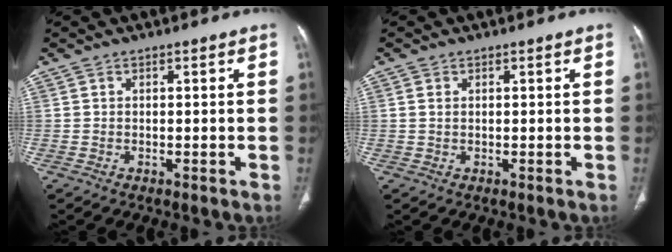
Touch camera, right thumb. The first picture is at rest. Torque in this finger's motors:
{"motor_torque": [-0.29, -0.34, 0.46, 0.02, 0.00]}